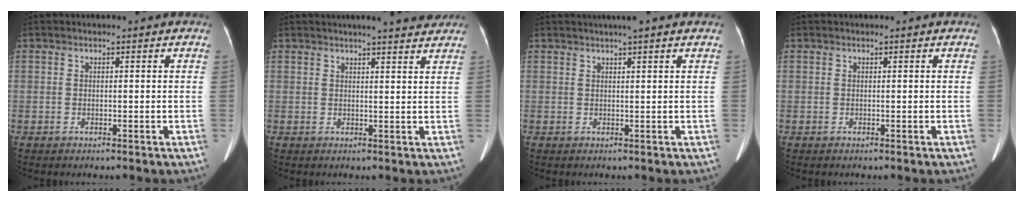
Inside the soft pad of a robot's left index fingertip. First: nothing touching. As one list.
[{"total": 8.0, "force": [7.0, 0.8, 3.7], "torque": [-0.049, 0.008, 0.075]}, {"total": 4.1, "force": [3.2, 0.0, 2.5], "torque": [-0.036, 0.022, 0.046]}, {"total": 0.0}]